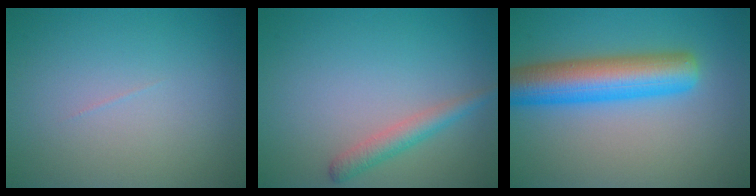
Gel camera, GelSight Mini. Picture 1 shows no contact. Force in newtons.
{"total": 2.2, "press": 2.2, "slide": 0.1}
{"total": 7.6, "press": 7.6, "slide": 0.2}